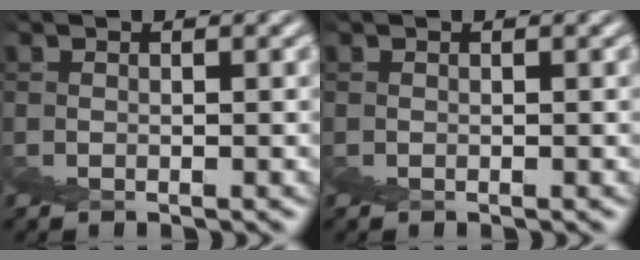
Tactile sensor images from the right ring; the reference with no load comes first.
{"total": 0.0}